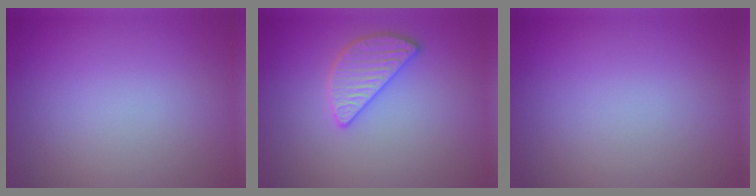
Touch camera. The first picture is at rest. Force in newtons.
{"total": 2.8, "press": 2.8, "slide": 0.3}
{"total": 0.0}